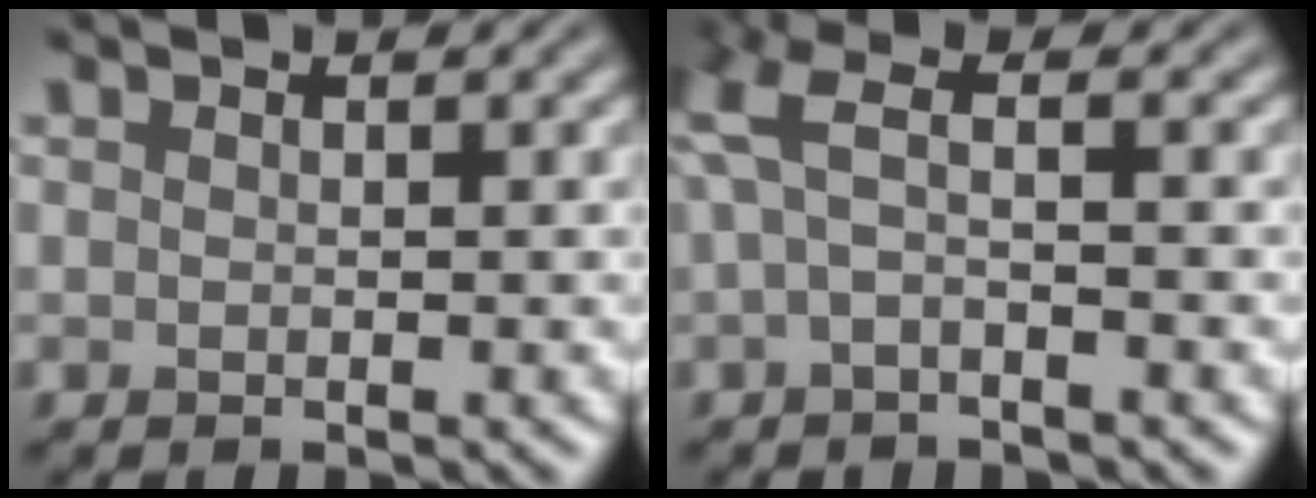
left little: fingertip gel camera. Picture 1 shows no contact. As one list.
[{"total": 3.6, "force": [0.0, 1.2, 3.4], "torque": [-0.090, 0.012, -0.010]}]